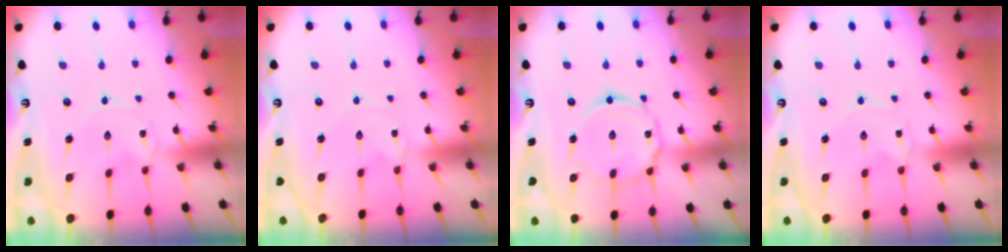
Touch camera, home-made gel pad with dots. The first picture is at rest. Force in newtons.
{"total": 0.0}
{"total": 11.6, "press": 11.5, "slide": 0.8}
{"total": 0.0}